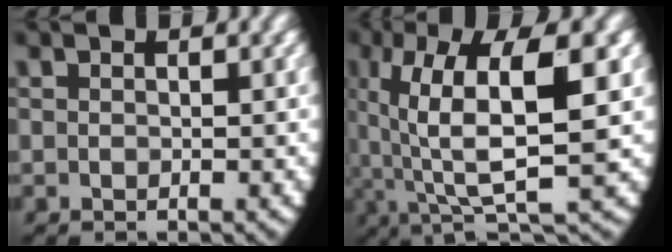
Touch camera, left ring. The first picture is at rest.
{"total": 10.5, "force": [1.6, 4.5, 9.3], "torque": [-0.159, 0.000, 0.026]}